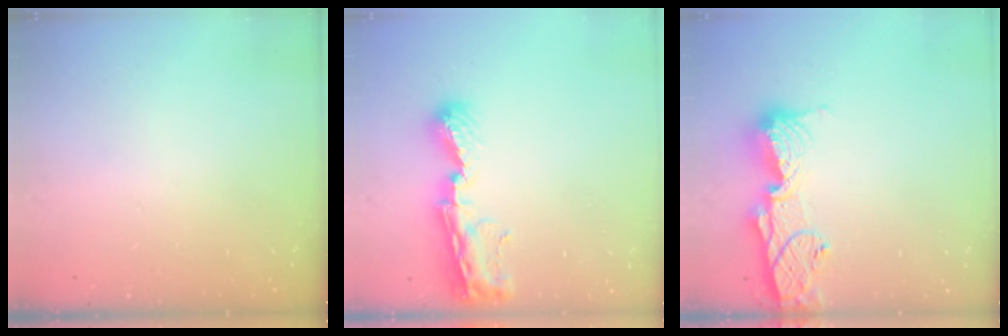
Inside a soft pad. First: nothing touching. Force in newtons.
{"total": 9.8, "press": 9.7, "slide": 1.0}
{"total": 12.9, "press": 12.9, "slide": 1.2}